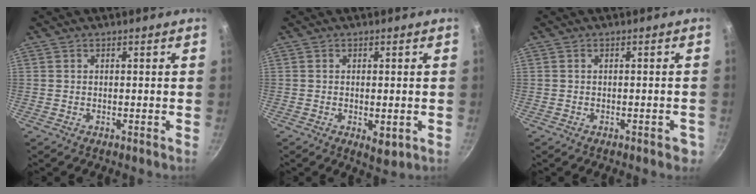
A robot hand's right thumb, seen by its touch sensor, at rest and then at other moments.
{"total": 3.5, "force": [-0.8, 1.6, 3.1], "torque": [-0.046, -0.011, -0.007]}
{"total": 2.5, "force": [-1.3, 1.2, 1.9], "torque": [-0.009, 0.015, -0.006]}